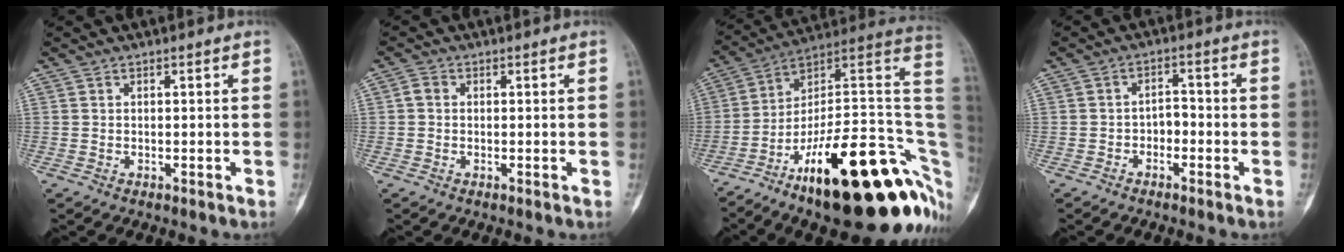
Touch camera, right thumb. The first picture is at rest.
{"total": 1.6, "force": [0.1, 1.3, 0.9], "torque": [-0.014, 0.003, -0.003]}
{"total": 29.6, "force": [-10.6, 10.0, 25.8], "torque": [-0.269, 0.098, -0.157]}
{"total": 3.0, "force": [-1.4, 2.1, 1.7], "torque": [-0.011, 0.022, -0.028]}